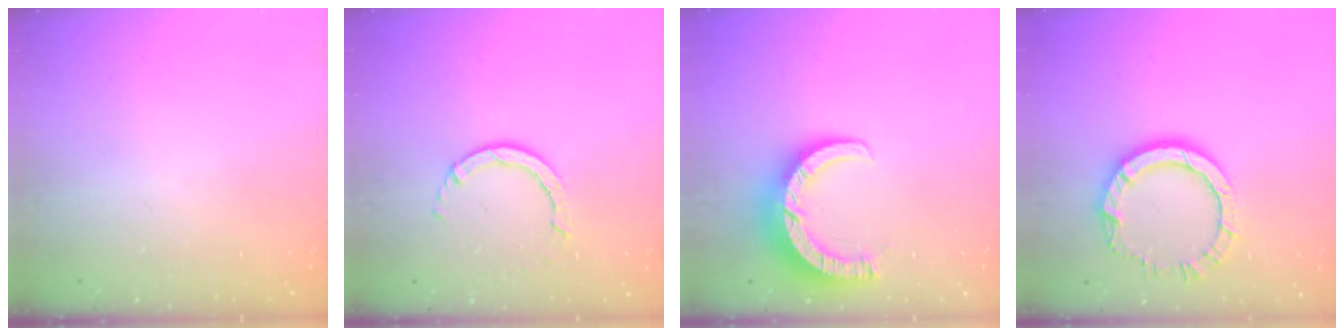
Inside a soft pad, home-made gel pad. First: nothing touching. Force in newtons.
{"total": 3.0, "press": 3.0, "slide": 0.4}
{"total": 9.4, "press": 9.4, "slide": 1.0}
{"total": 10.6, "press": 10.6, "slide": 1.0}